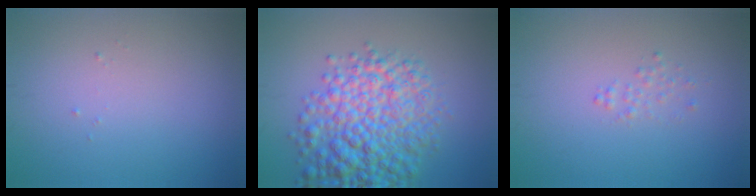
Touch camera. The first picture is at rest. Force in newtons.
{"total": 8.5, "press": 8.5, "slide": 0.3}
{"total": 0.9, "press": 0.9, "slide": 0.0}